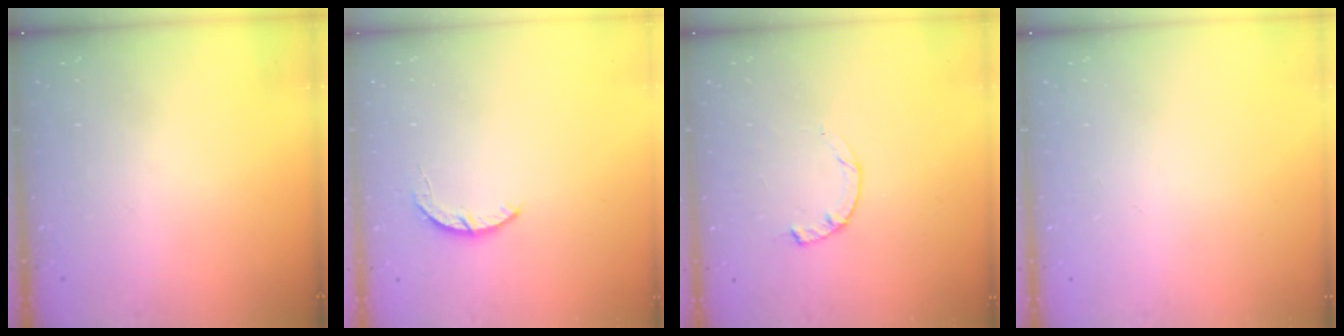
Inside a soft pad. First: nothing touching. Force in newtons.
{"total": 3.3, "press": 3.3, "slide": 0.5}
{"total": 2.3, "press": 2.3, "slide": 0.4}
{"total": 0.0}